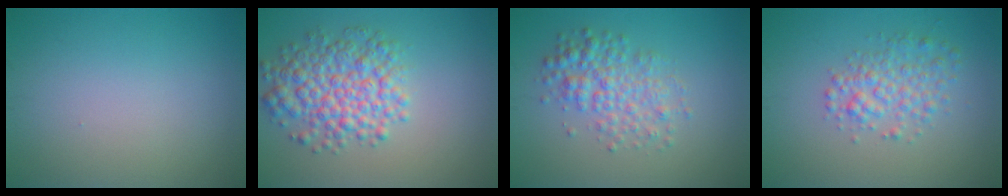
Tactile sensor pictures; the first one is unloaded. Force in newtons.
{"total": 5.8, "press": 5.8, "slide": 0.2}
{"total": 3.7, "press": 3.7, "slide": 0.0}
{"total": 3.1, "press": 3.1, "slide": 0.1}